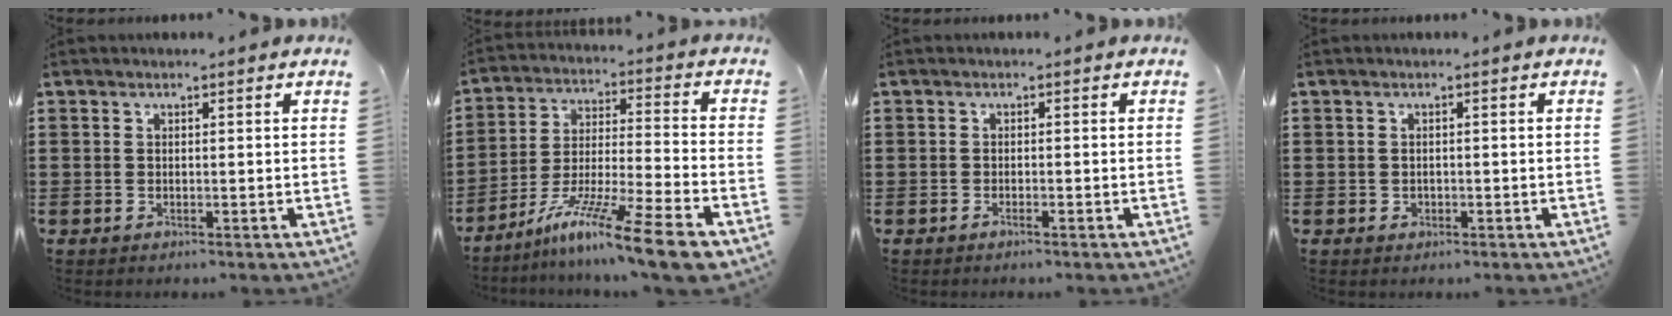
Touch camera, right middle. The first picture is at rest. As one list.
[{"total": 13.3, "force": [-10.0, 0.2, 8.8], "torque": [-0.148, 0.016, -0.186]}, {"total": 0.7, "force": [-0.5, 0.1, 0.5], "torque": [-0.011, -0.004, -0.009]}, {"total": 0.7, "force": [-0.1, 0.7, 0.3], "torque": [-0.008, 0.005, -0.004]}]